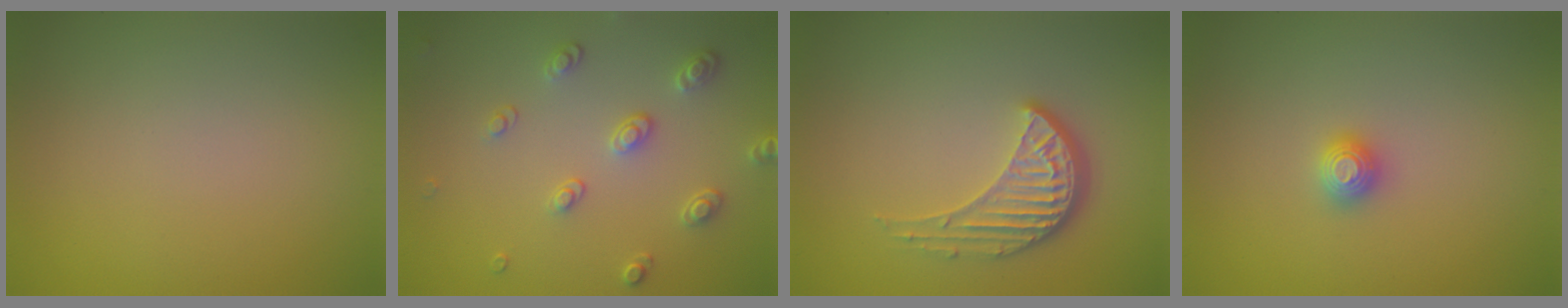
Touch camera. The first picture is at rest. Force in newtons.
{"total": 2.6, "press": 2.5, "slide": 0.8}
{"total": 4.1, "press": 3.0, "slide": 2.7}
{"total": 1.2, "press": 1.2, "slide": 0.2}